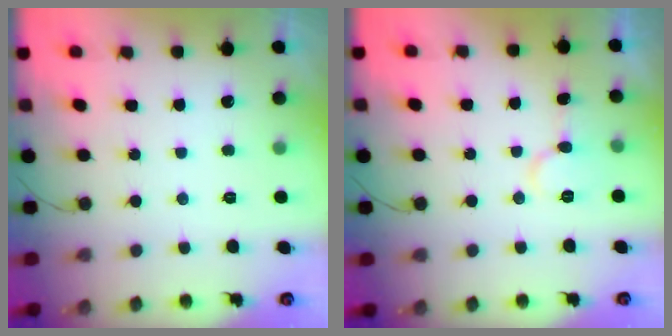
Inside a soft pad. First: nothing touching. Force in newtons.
{"total": 6.3, "press": 6.3, "slide": 0.5}